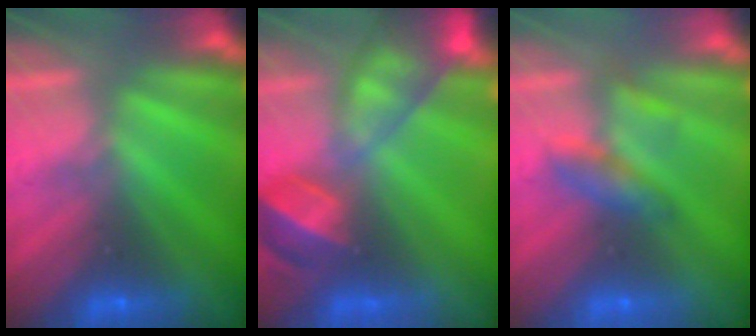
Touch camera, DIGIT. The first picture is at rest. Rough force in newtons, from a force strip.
{"total": 7.8}
{"total": 2.2}